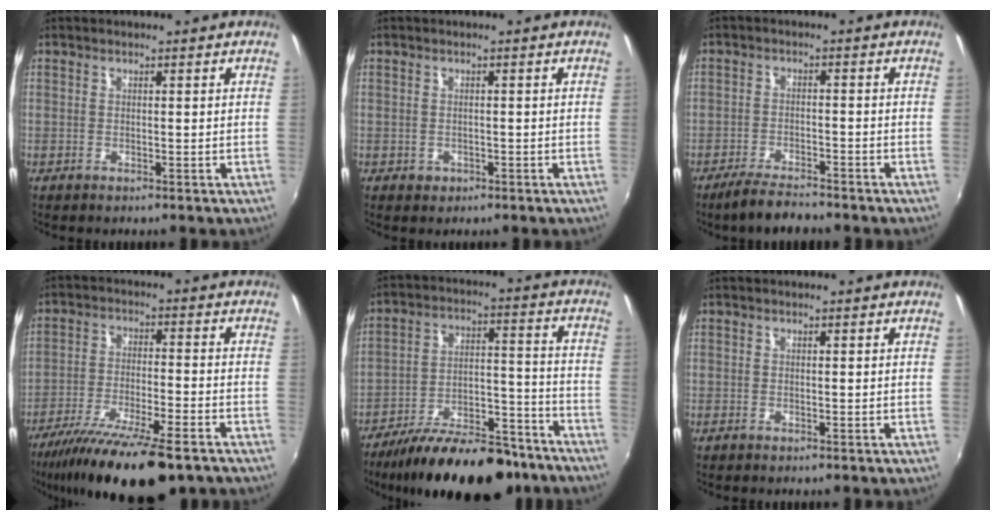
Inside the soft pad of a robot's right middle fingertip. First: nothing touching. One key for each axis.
{"total": 1.5, "fx": -0.7, "fy": 1.3, "fz": 0.5, "tx": -0.010, "ty": -0.004, "tz": -0.007}
{"total": 5.9, "fx": -5.2, "fy": 1.1, "fz": 2.7, "tx": -0.071, "ty": -0.010, "tz": -0.092}
{"total": 17.5, "fx": -13.2, "fy": 3.3, "fz": 11.1, "tx": -0.215, "ty": -0.044, "tz": -0.220}
{"total": 22.3, "fx": -17.2, "fy": 7.8, "fz": 11.8, "tx": -0.198, "ty": -0.003, "tz": -0.248}
{"total": 0.0}